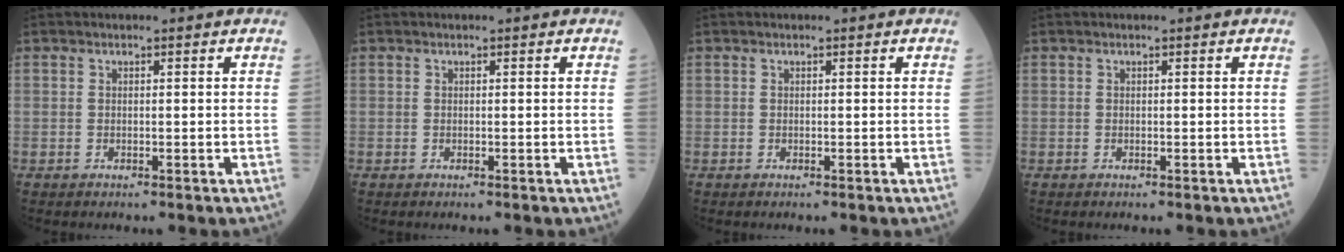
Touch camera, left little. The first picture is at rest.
{"total": 0.0}
{"total": 0.0}
{"total": 0.0}